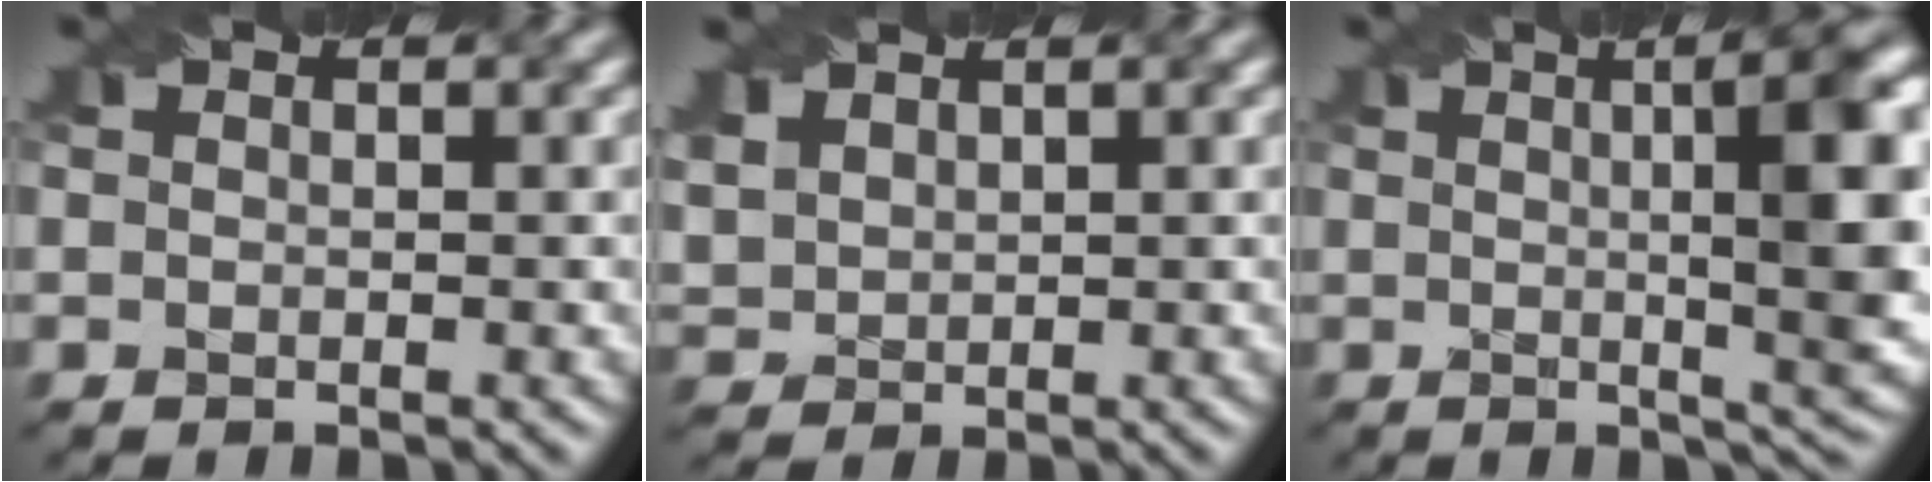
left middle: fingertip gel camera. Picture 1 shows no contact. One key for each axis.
{"total": 2.5, "fx": 1.6, "fy": 1.7, "fz": 1.1, "tx": -0.033, "ty": 0.003, "tz": 0.039}
{"total": 11.2, "fx": 1.5, "fy": 2.9, "fz": 10.7, "tx": -0.112, "ty": 0.012, "tz": 0.017}